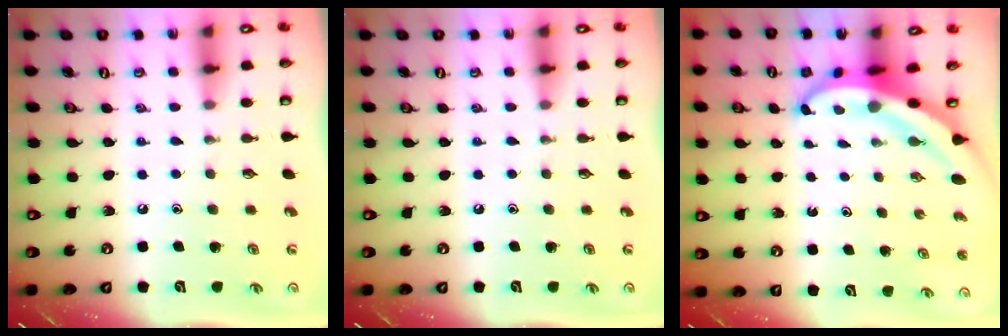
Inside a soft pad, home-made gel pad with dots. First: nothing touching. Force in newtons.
{"total": 0.0}
{"total": 5.3, "press": 5.2, "slide": 0.7}